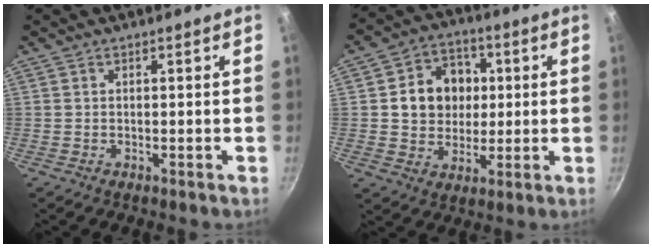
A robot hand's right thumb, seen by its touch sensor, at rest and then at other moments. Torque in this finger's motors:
{"motor_torque": [-0.51, 0.77, -0.07, 0.04, 0.16]}